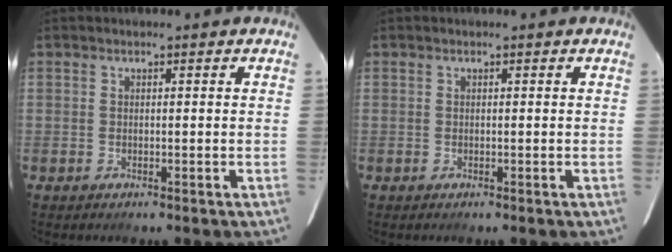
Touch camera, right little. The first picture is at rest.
{"total": 0.0}